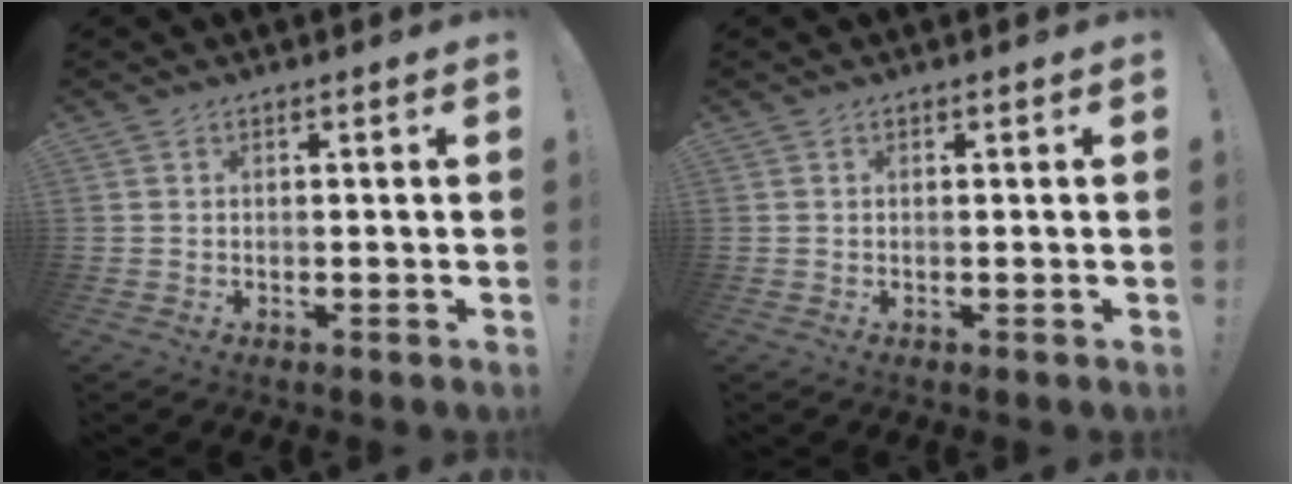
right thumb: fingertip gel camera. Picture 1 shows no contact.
{"total": 0.0}